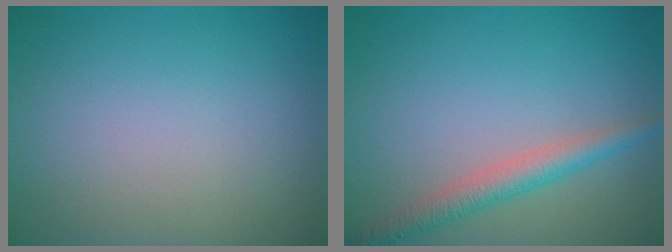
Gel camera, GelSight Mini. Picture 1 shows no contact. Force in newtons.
{"total": 2.9, "press": 2.9, "slide": 0.1}